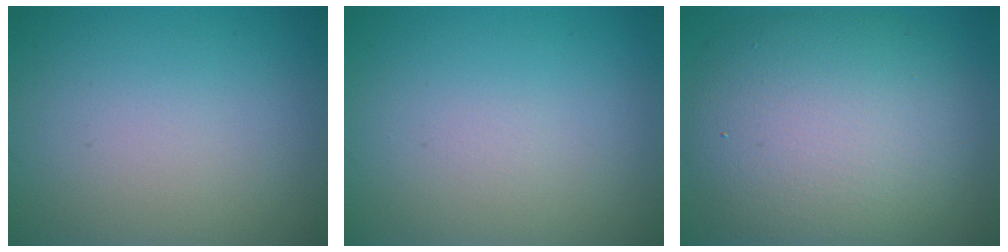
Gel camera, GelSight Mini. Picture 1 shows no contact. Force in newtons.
{"total": 0.0}
{"total": 10.1, "press": 10.0, "slide": 1.1}